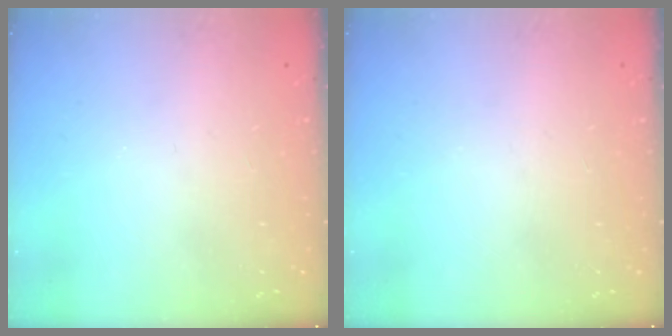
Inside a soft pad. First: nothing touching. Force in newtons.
{"total": 0.0}